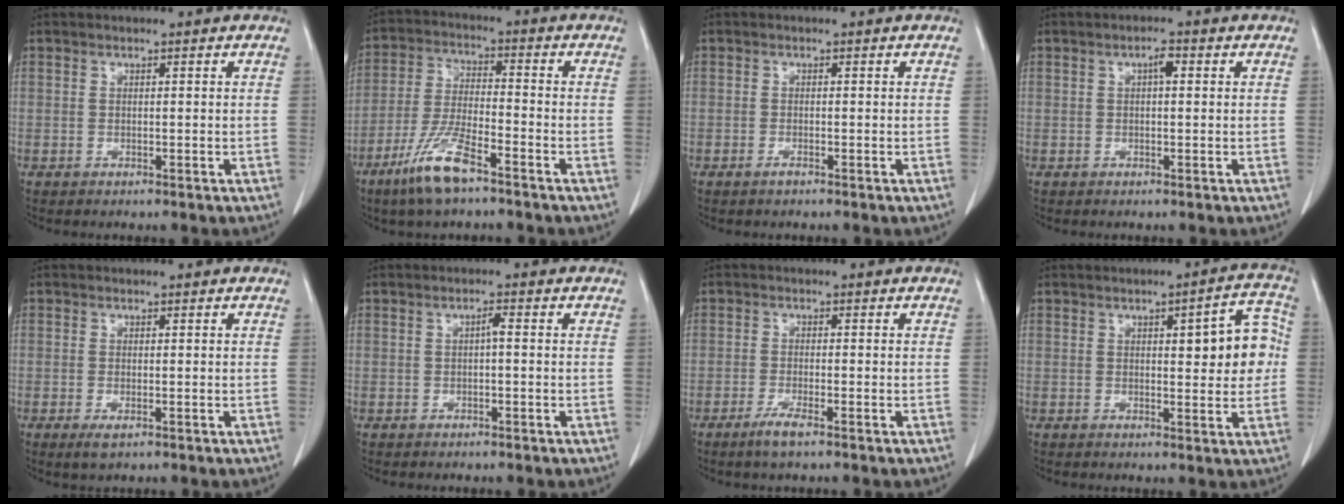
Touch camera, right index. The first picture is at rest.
{"total": 9.7, "force": [-6.3, 1.6, 7.2], "torque": [-0.152, -0.019, -0.124]}
{"total": 0.8, "force": [-0.6, 0.1, 0.5], "torque": [-0.011, 0.000, -0.011]}
{"total": 1.8, "force": [0.4, 0.5, 1.6], "torque": [-0.027, 0.005, 0.006]}
{"total": 1.6, "force": [-0.8, 0.5, 1.3], "torque": [-0.027, -0.007, -0.007]}
{"total": 1.2, "force": [-0.1, 0.2, 1.2], "torque": [-0.019, 0.004, -0.001]}
{"total": 3.0, "force": [-2.0, 0.1, 2.2], "torque": [-0.049, -0.007, -0.040]}
{"total": 8.4, "force": [0.9, 2.3, 8.0], "torque": [-0.094, 0.020, 0.011]}